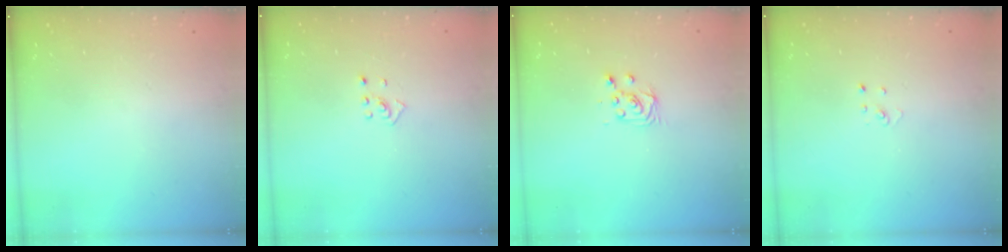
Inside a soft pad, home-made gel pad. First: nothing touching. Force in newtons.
{"total": 2.0, "press": 1.9, "slide": 0.8}
{"total": 5.2, "press": 5.2, "slide": 0.5}
{"total": 1.9, "press": 1.9, "slide": 0.2}